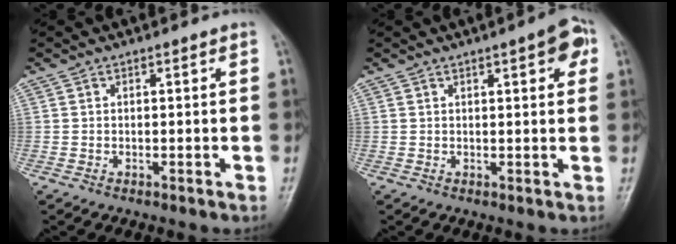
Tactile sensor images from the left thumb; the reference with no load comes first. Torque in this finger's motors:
{"motor_torque": [0.07, 0.12, 0.14, 0.08, 0.06]}